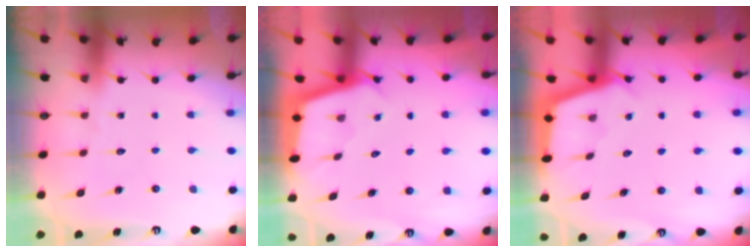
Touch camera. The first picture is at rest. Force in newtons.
{"total": 2.2, "press": 2.2, "slide": 0.2}
{"total": 3.0, "press": 3.0, "slide": 0.4}